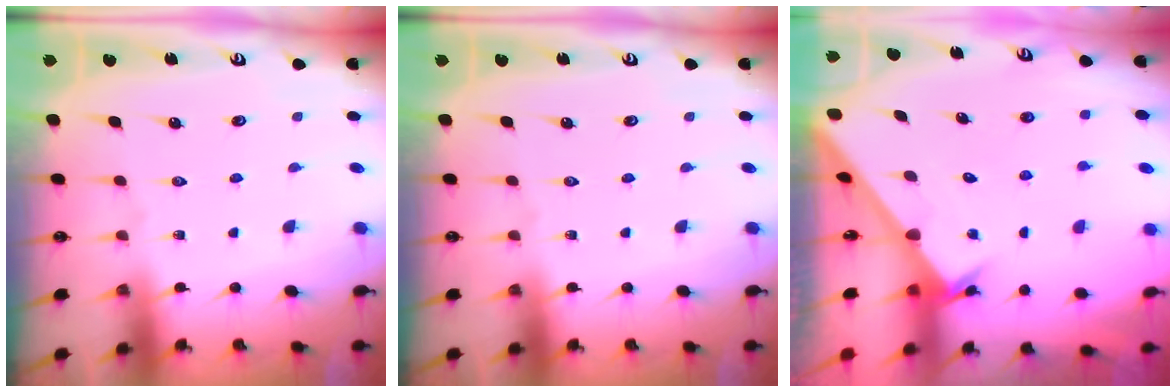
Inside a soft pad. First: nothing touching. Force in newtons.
{"total": 0.0}
{"total": 2.5, "press": 2.5, "slide": 0.2}